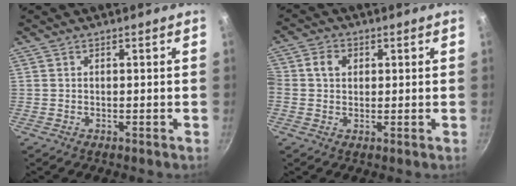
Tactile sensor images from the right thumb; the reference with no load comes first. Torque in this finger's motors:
{"motor_torque": [0.21, 1.73, 0.48, -0.27, 0.43]}